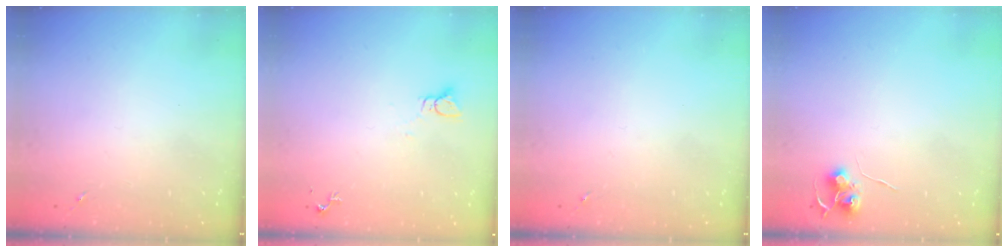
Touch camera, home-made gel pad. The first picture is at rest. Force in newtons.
{"total": 2.2, "press": 2.2, "slide": 0.1}
{"total": 0.0}
{"total": 6.4, "press": 6.3, "slide": 0.6}